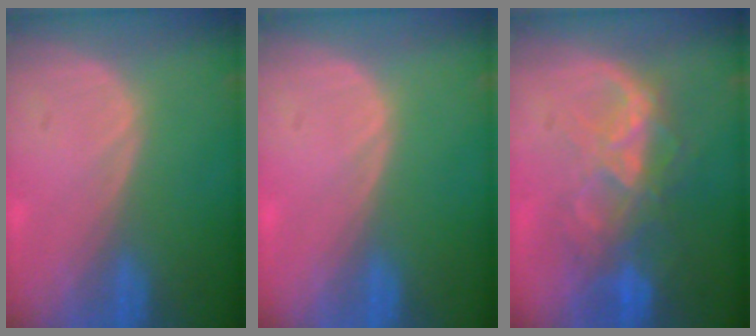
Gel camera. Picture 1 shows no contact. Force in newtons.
{"total": 0.0}
{"total": 8.6, "press": 7.5, "slide": 4.1}